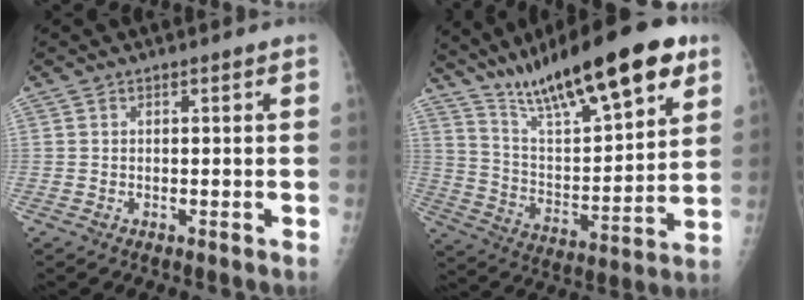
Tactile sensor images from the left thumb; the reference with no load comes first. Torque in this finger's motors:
{"motor_torque": [1.80, 1.82, 1.46, -1.32, 0.14]}